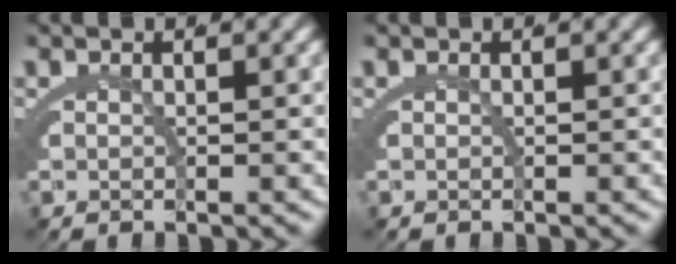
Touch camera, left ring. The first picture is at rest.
{"total": 0.0}